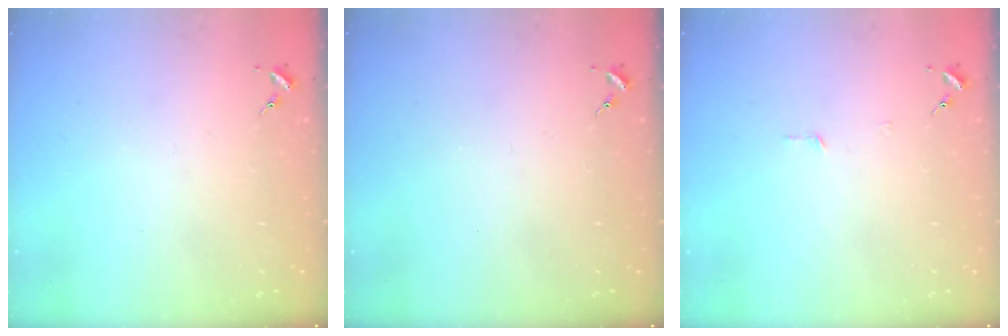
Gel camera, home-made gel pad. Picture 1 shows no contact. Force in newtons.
{"total": 0.0}
{"total": 2.7, "press": 2.7, "slide": 0.2}